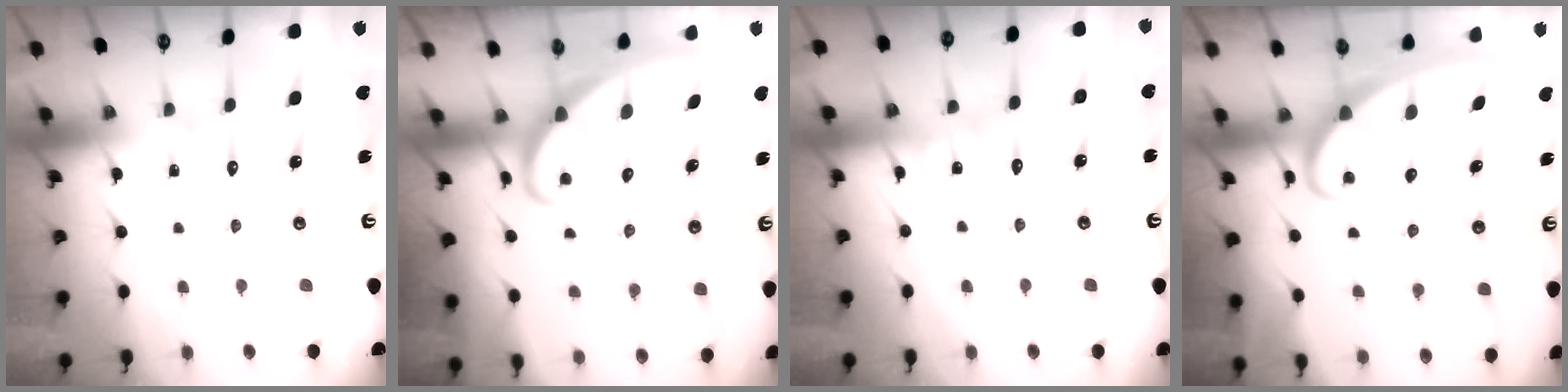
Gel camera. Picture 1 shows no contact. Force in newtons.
{"total": 2.5, "press": 2.5, "slide": 0.2}
{"total": 3.2, "press": 3.2, "slide": 0.4}
{"total": 2.4, "press": 2.4, "slide": 0.3}